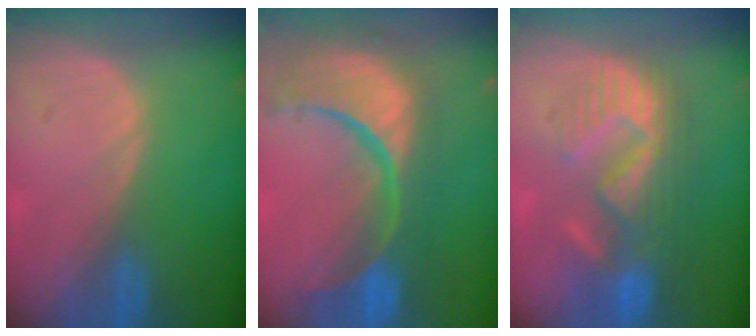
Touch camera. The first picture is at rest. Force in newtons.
{"total": 15.3, "press": 12.1, "slide": 9.4}
{"total": 9.6, "press": 9.4, "slide": 2.2}